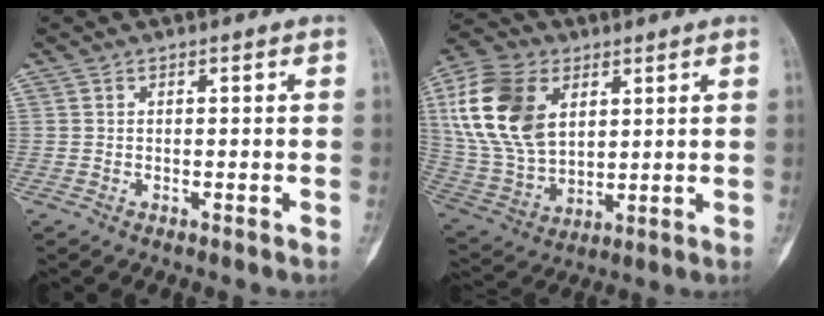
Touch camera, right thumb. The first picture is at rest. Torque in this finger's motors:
{"motor_torque": [-0.88, 2.20, 0.84, -0.33, 0.58]}